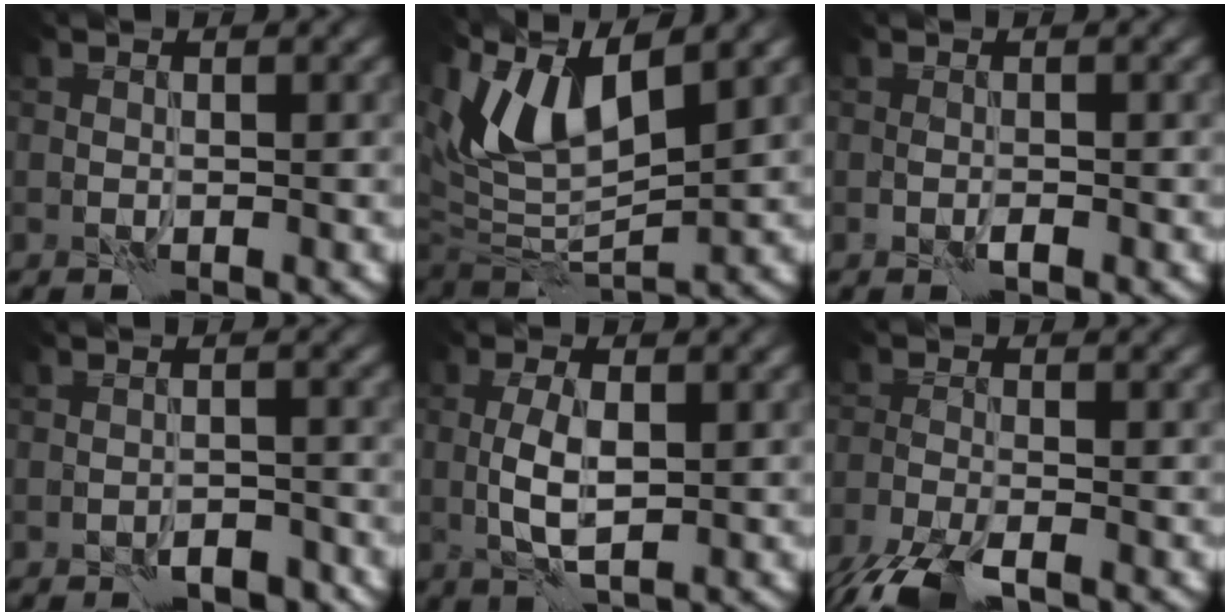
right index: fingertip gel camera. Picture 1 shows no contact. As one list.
[{"total": 8.9, "force": [4.8, 3.5, 6.6], "torque": [-0.135, 0.005, 0.088]}, {"total": 0.5, "force": [-0.2, 0.2, 0.4], "torque": [-0.009, 0.001, -0.005]}, {"total": 2.2, "force": [-1.7, 1.0, 1.0], "torque": [-0.012, 0.006, -0.024]}, {"total": 3.6, "force": [0.0, 1.4, 3.4], "torque": [-0.073, -0.001, -0.002]}, {"total": 4.5, "force": [-3.4, 1.4, 2.7], "torque": [-0.057, -0.016, -0.072]}]